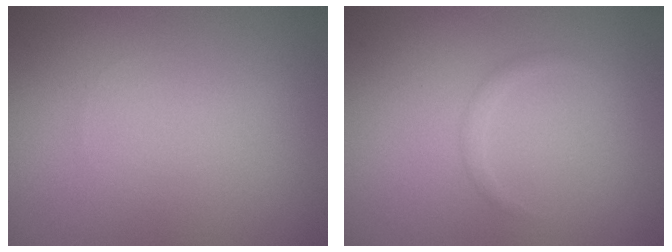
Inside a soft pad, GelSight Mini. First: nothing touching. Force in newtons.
{"total": 0.8, "press": 0.7, "slide": 0.1}